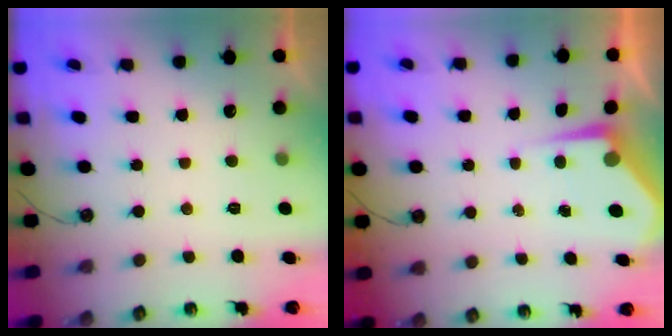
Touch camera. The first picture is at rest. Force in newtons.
{"total": 4.7, "press": 4.7, "slide": 0.8}